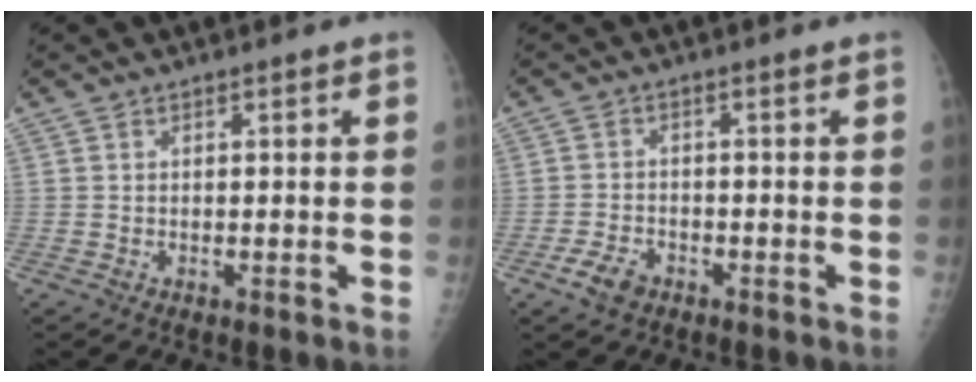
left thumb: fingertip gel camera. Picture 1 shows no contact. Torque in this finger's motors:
{"motor_torque": [-0.42, 0.42, 0.28, 0.21, 0.01]}